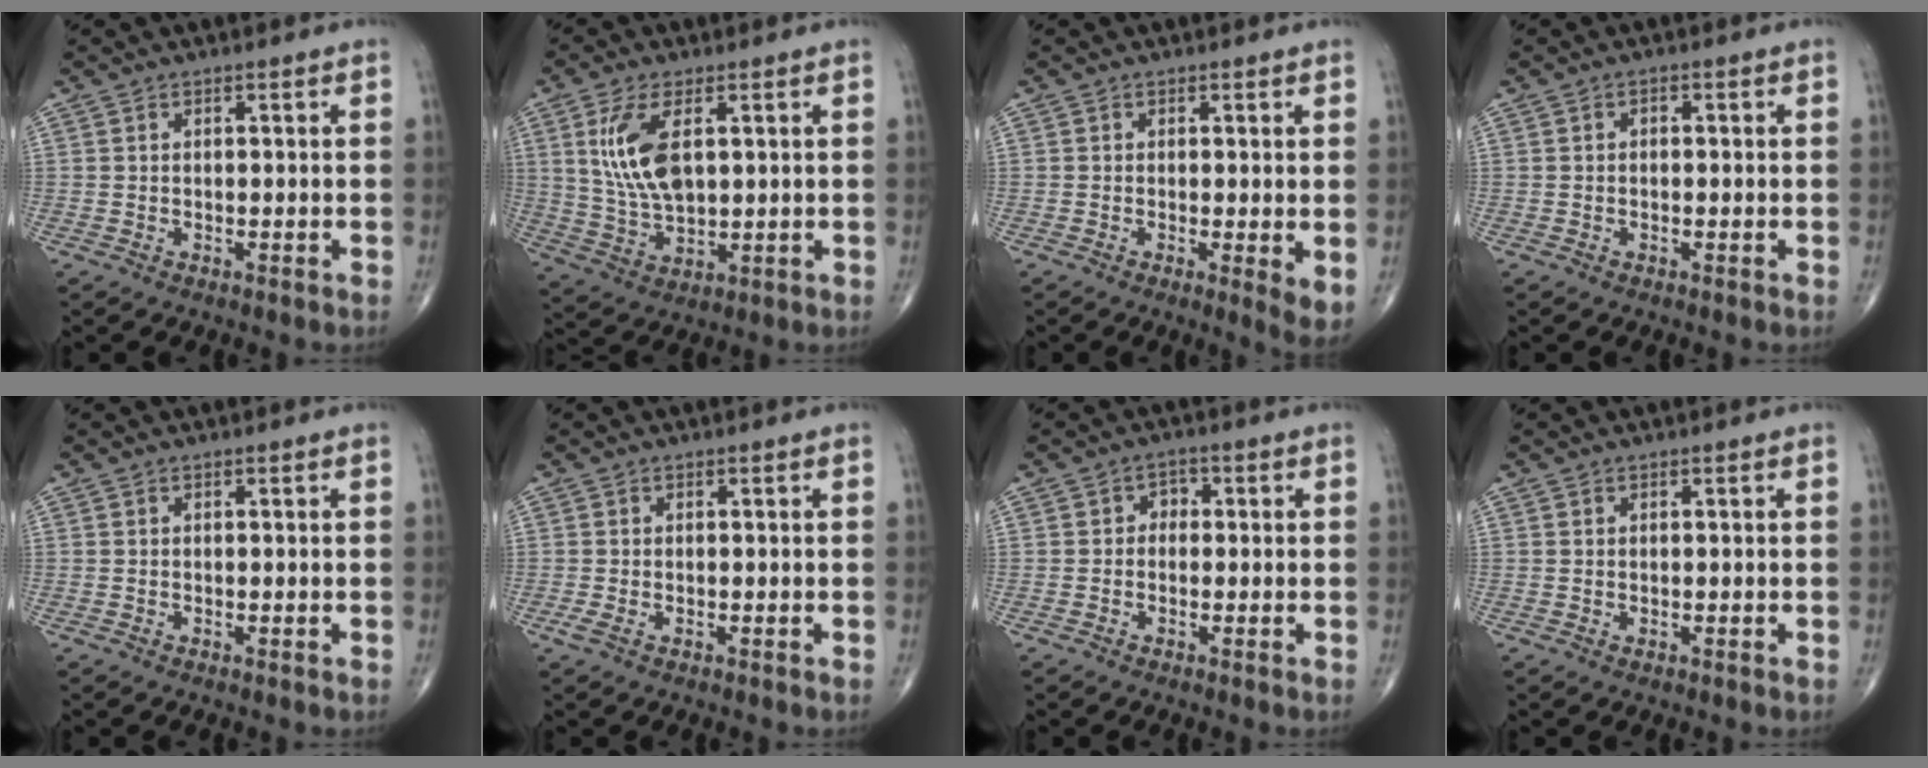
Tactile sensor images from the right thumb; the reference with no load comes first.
{"total": 10.9, "force": [3.0, 5.4, 9.1], "torque": [-0.182, -0.012, 0.065]}
{"total": 4.0, "force": [-0.2, 0.9, 3.9], "torque": [-0.061, -0.014, -0.008]}
{"total": 0.8, "force": [0.0, 0.6, 0.5], "torque": [-0.002, 0.002, -0.004]}
{"total": 0.0}
{"total": 1.1, "force": [-0.4, 0.5, 0.9], "torque": [-0.026, -0.004, -0.009]}
{"total": 2.3, "force": [-0.1, 1.9, 1.3], "torque": [0.003, 0.010, -0.013]}
{"total": 0.0}